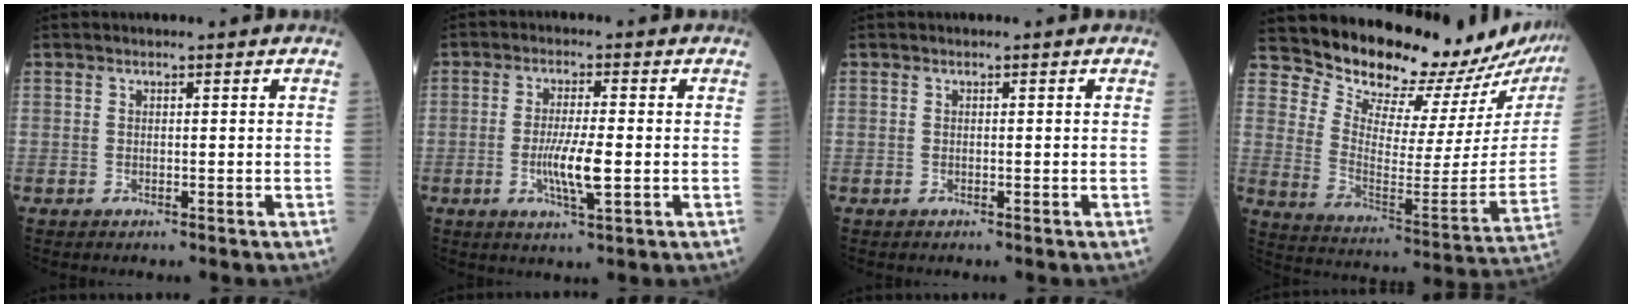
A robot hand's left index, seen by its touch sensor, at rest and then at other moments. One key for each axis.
{"total": 5.9, "fx": -1.2, "fy": 0.6, "fz": 5.8, "tx": -0.115, "ty": -0.011, "tz": -0.021}
{"total": 0.0}
{"total": 21.5, "fx": 20.8, "fy": 3.7, "fz": 4.2, "tx": -0.073, "ty": -0.113, "tz": 0.274}